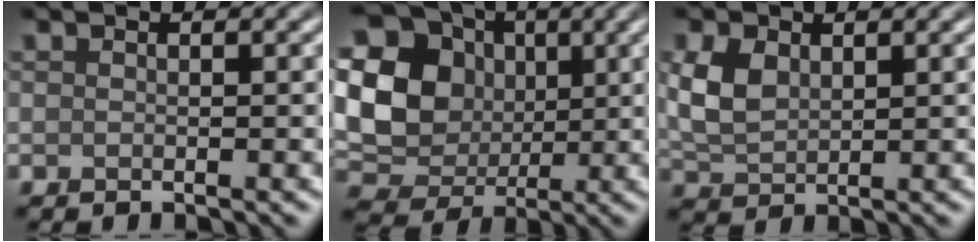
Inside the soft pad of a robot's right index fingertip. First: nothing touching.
{"total": 16.0, "force": [2.3, 14.3, 6.8], "torque": [-0.187, 0.027, 0.012]}
{"total": 3.7, "force": [1.0, 2.5, 2.6], "torque": [-0.068, 0.003, 0.023]}